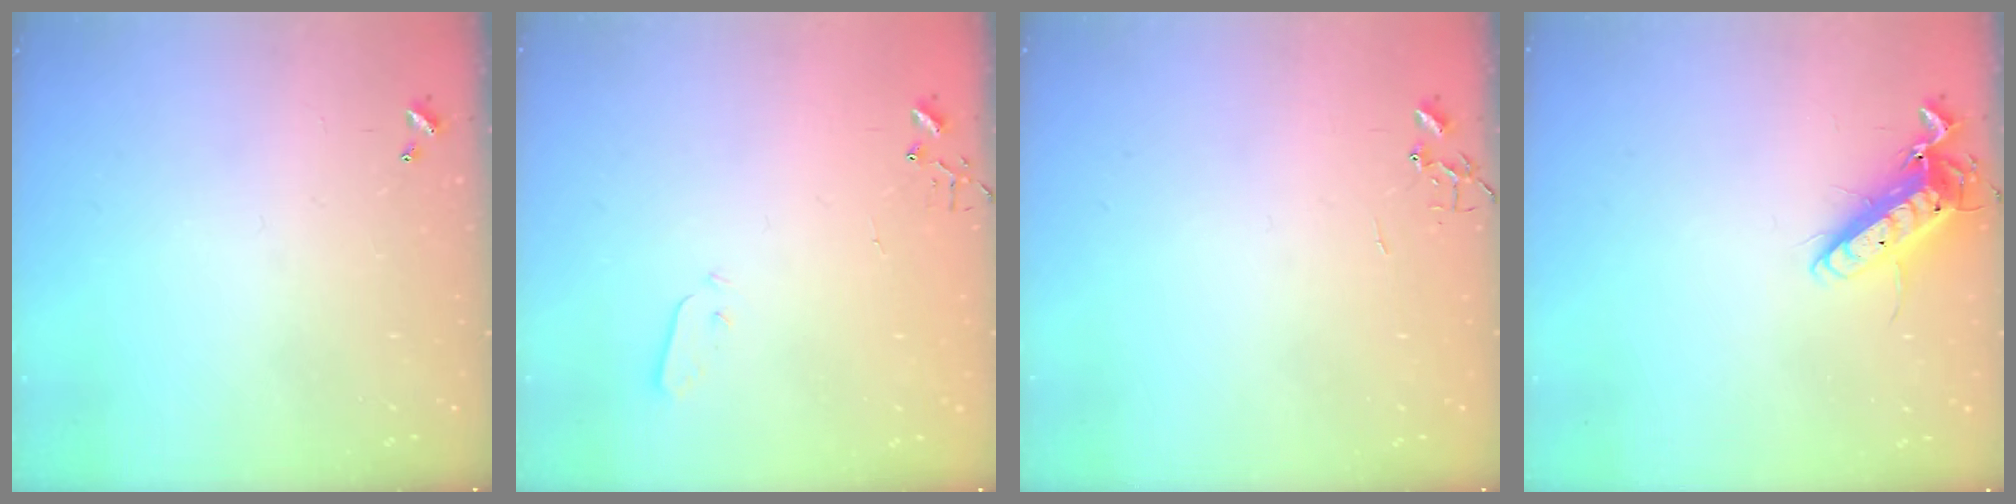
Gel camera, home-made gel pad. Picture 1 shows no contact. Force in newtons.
{"total": 2.5, "press": 2.5, "slide": 0.4}
{"total": 0.0}
{"total": 13.6, "press": 13.4, "slide": 2.0}